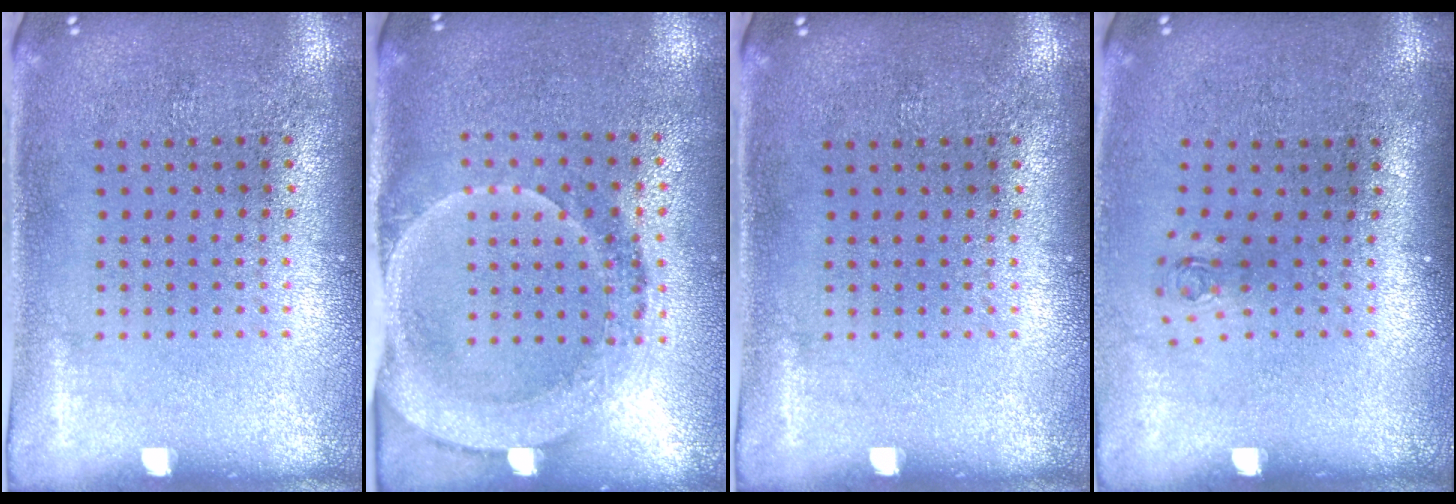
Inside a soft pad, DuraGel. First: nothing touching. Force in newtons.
{"total": 1.8, "press": 1.7, "slide": 0.7}
{"total": 0.0}
{"total": 0.7, "press": 0.3, "slide": 0.6}